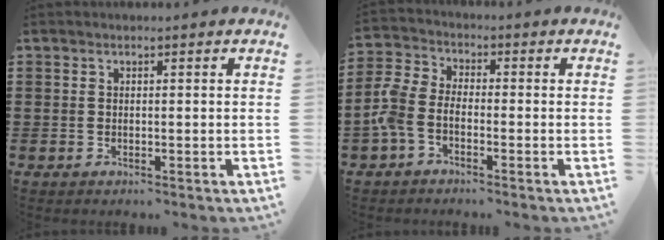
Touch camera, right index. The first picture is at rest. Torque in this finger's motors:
{"motor_torque": [0.95, 0.25, 0.62, 0.19]}